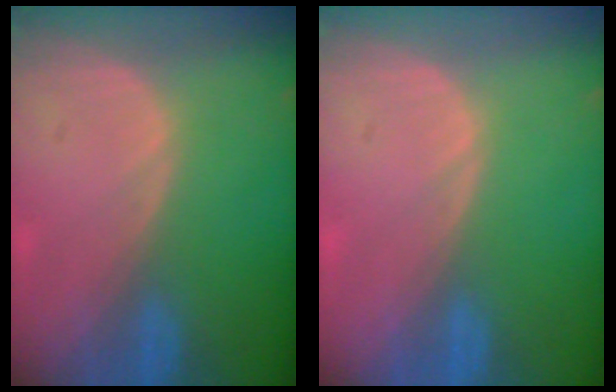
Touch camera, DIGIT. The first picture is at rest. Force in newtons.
{"total": 0.0}